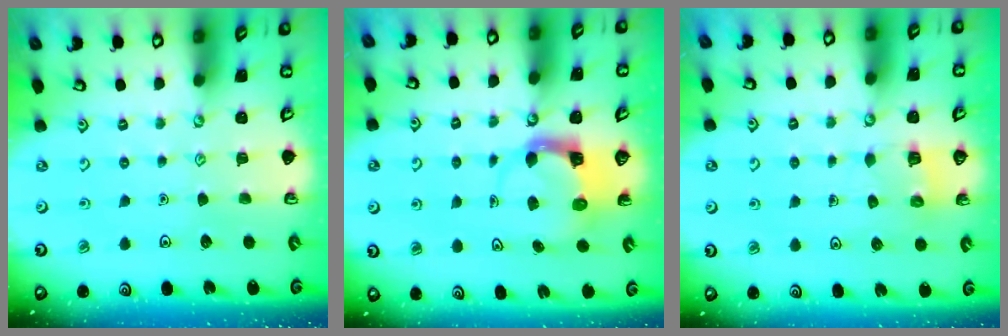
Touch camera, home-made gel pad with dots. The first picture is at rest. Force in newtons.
{"total": 3.9, "press": 3.9, "slide": 0.5}
{"total": 2.5, "press": 2.5, "slide": 0.1}